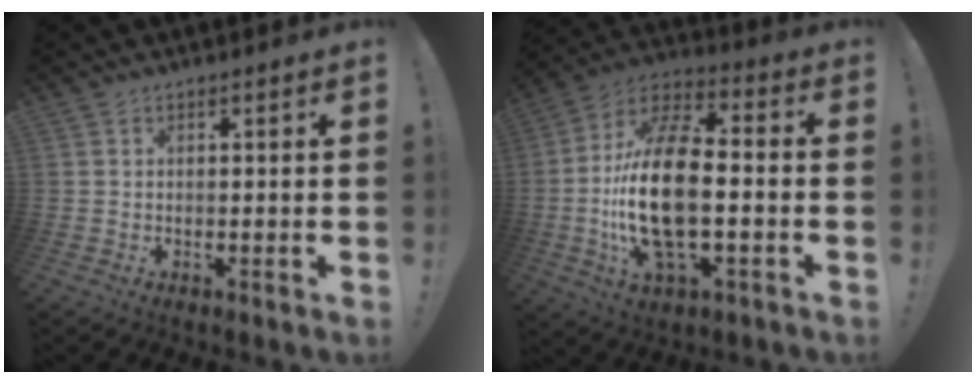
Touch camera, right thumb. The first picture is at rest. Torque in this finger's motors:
{"motor_torque": [2.54, 2.47, 0.39, 0.02, 0.39]}